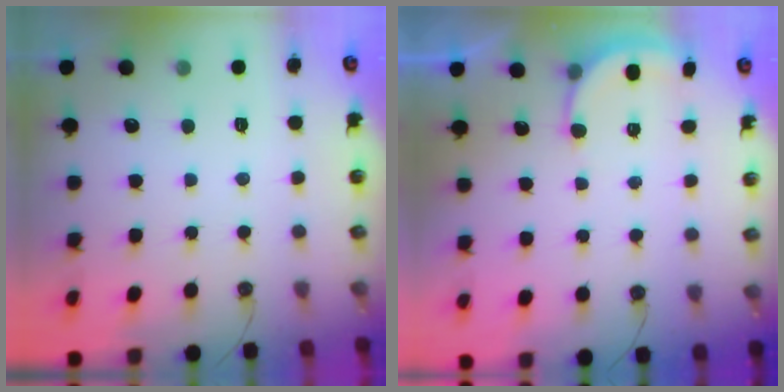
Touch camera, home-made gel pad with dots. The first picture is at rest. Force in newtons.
{"total": 3.3, "press": 3.3, "slide": 0.6}